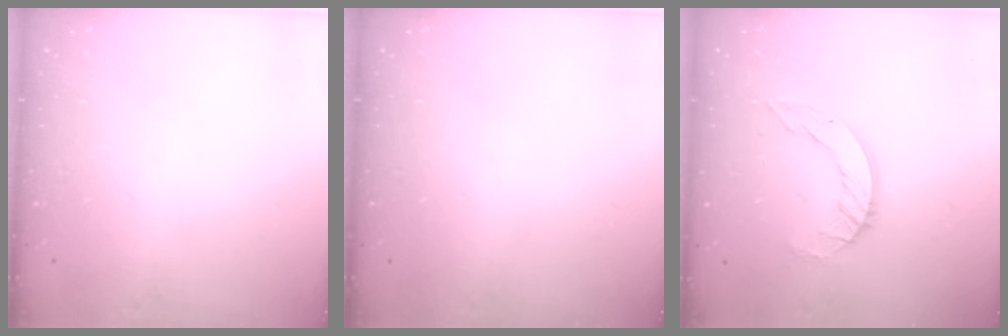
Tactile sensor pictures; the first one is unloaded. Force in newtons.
{"total": 0.0}
{"total": 8.3, "press": 8.3, "slide": 0.7}